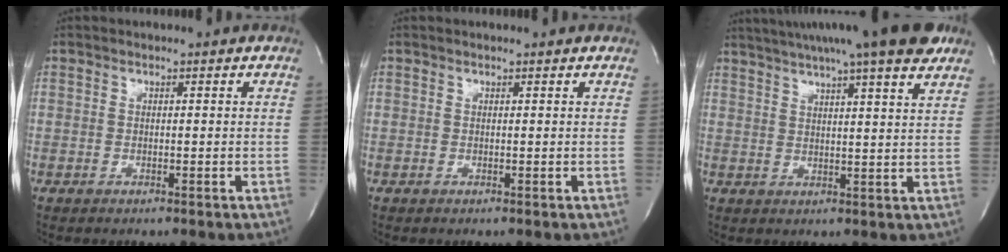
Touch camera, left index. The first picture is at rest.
{"total": 0.0}
{"total": 16.6, "force": [13.3, 0.6, 10.0], "torque": [-0.164, 0.019, 0.177]}